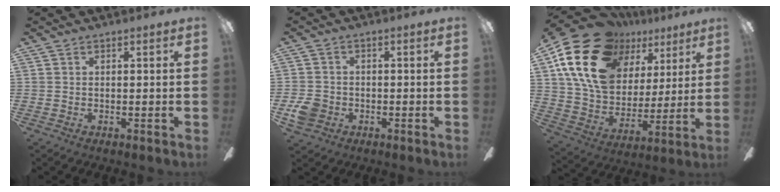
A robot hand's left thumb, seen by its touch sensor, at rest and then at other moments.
{"total": 5.2, "force": [-1.9, 4.4, 2.0], "torque": [-0.045, 0.007, -0.036]}
{"total": 23.5, "force": [12.6, 15.5, 12.4], "torque": [-0.237, -0.061, 0.236]}